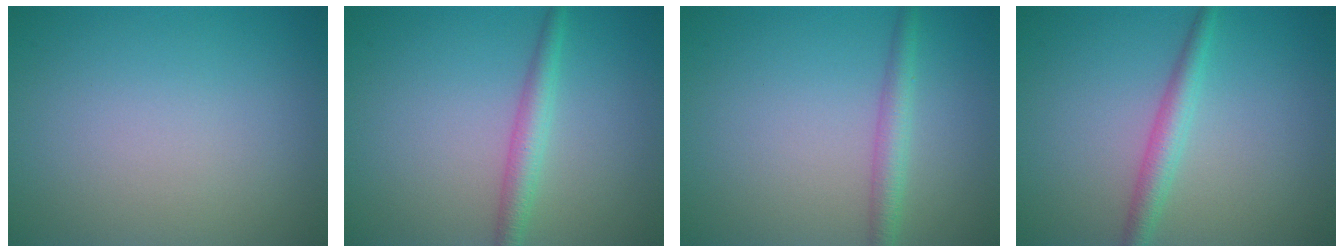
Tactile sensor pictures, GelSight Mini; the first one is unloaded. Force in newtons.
{"total": 2.4, "press": 2.4, "slide": 0.0}
{"total": 2.3, "press": 2.3, "slide": 0.1}
{"total": 2.4, "press": 2.4, "slide": 0.0}